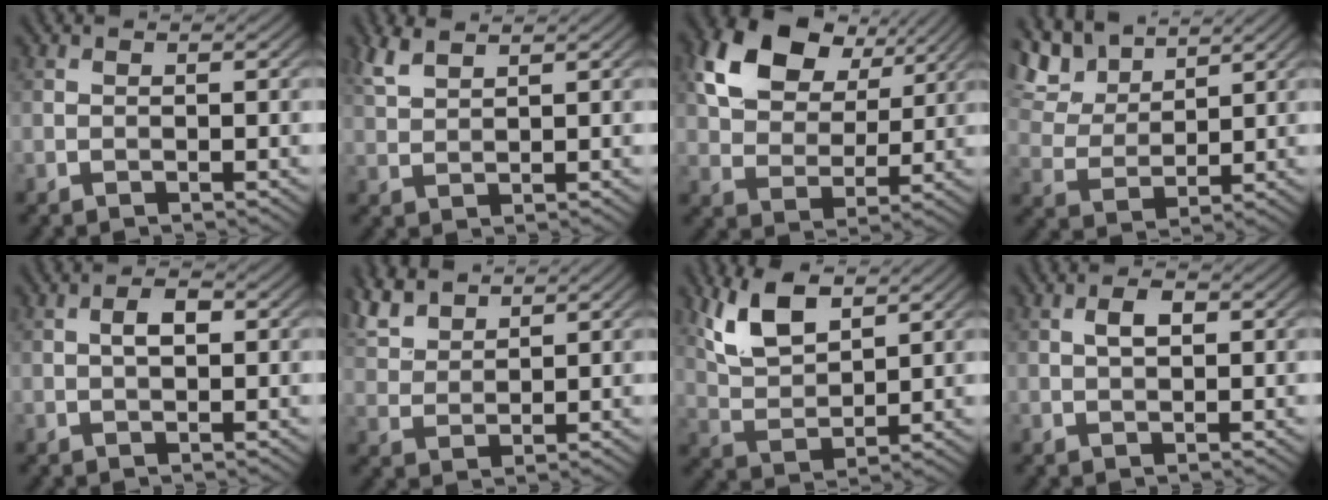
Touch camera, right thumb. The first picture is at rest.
{"total": 3.4, "force": [2.6, 1.0, 1.9], "torque": [-0.053, 0.006, 0.060]}
{"total": 12.5, "force": [6.1, 8.1, 7.3], "torque": [-0.156, 0.013, 0.108]}
{"total": 9.3, "force": [6.7, 4.1, 4.9], "torque": [-0.142, 0.011, 0.127]}
{"total": 2.3, "force": [0.3, 1.1, 2.0], "torque": [-0.034, 0.006, 0.002]}
{"total": 6.2, "force": [4.9, 2.4, 2.9], "torque": [-0.080, 0.014, 0.106]}
{"total": 7.9, "force": [4.8, 3.5, 5.3], "torque": [-0.122, 0.001, 0.100]}
{"total": 2.2, "force": [0.6, 1.1, 1.8], "torque": [-0.034, 0.004, 0.008]}